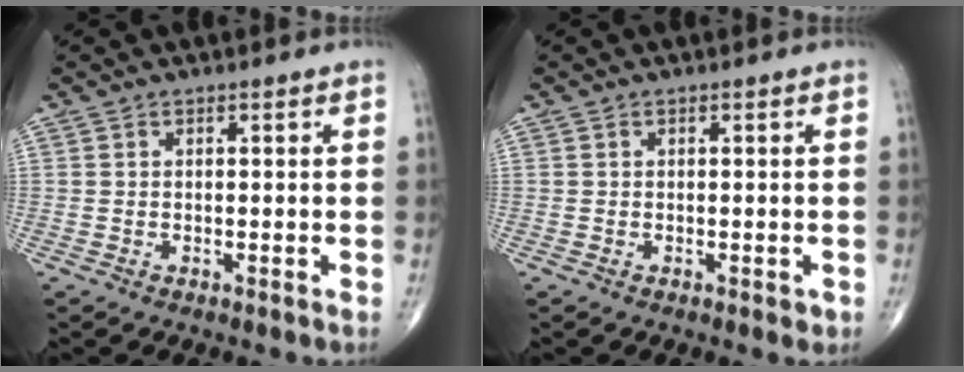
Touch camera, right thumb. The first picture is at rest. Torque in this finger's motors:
{"motor_torque": [-0.15, 0.00, -0.25, -0.19, 0.00]}